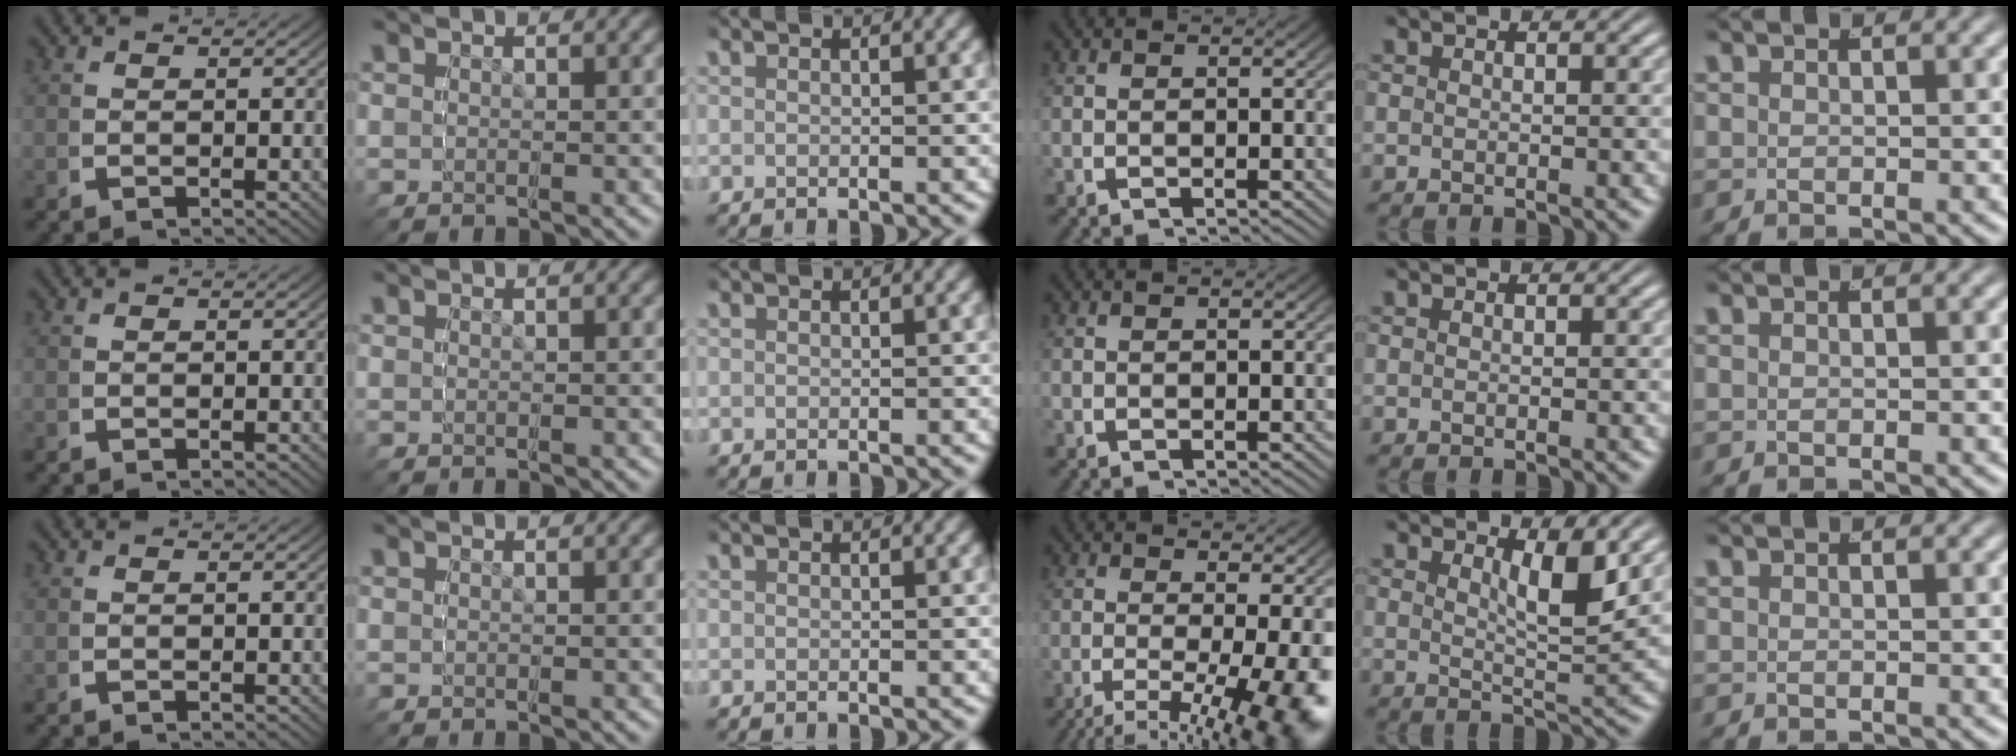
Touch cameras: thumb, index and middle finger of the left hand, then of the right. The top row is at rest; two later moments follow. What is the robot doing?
{"motion": "grasp_and_lifting", "object": "button"}